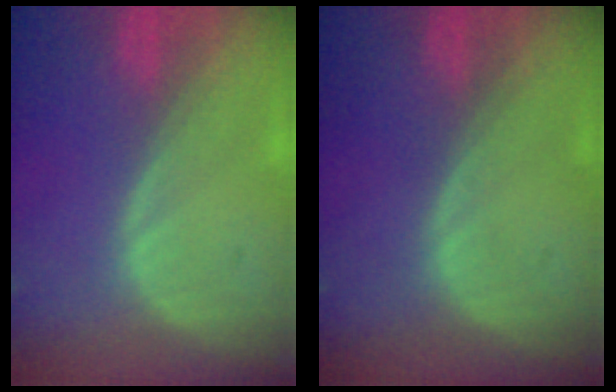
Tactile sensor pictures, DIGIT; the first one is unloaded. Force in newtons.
{"total": 0.0}